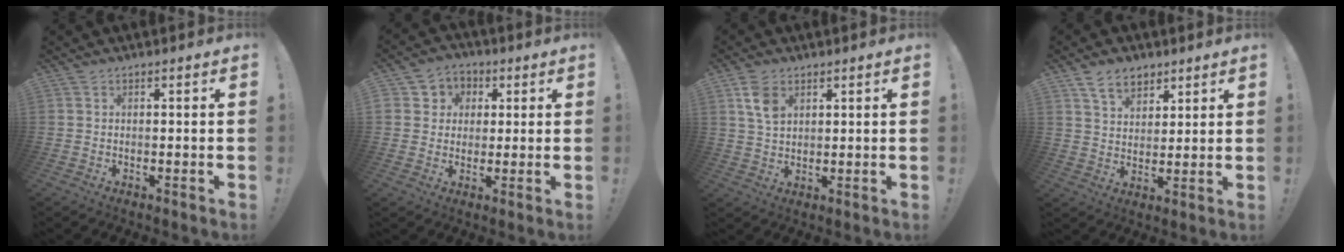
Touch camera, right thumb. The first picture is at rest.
{"total": 6.7, "force": [0.2, 6.5, 1.6], "torque": [-0.018, 0.005, 0.007]}
{"total": 6.7, "force": [2.9, 4.2, 4.3], "torque": [-0.067, -0.005, 0.055]}
{"total": 8.7, "force": [5.6, 5.5, 3.8], "torque": [-0.057, -0.026, 0.106]}